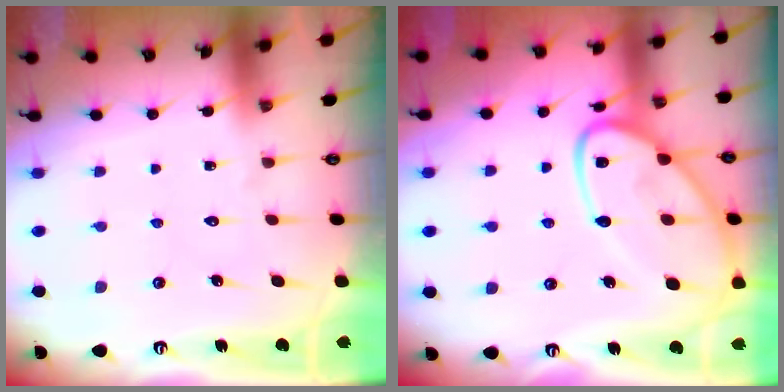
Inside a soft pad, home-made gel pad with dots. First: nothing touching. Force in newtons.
{"total": 17.6, "press": 17.6, "slide": 1.6}